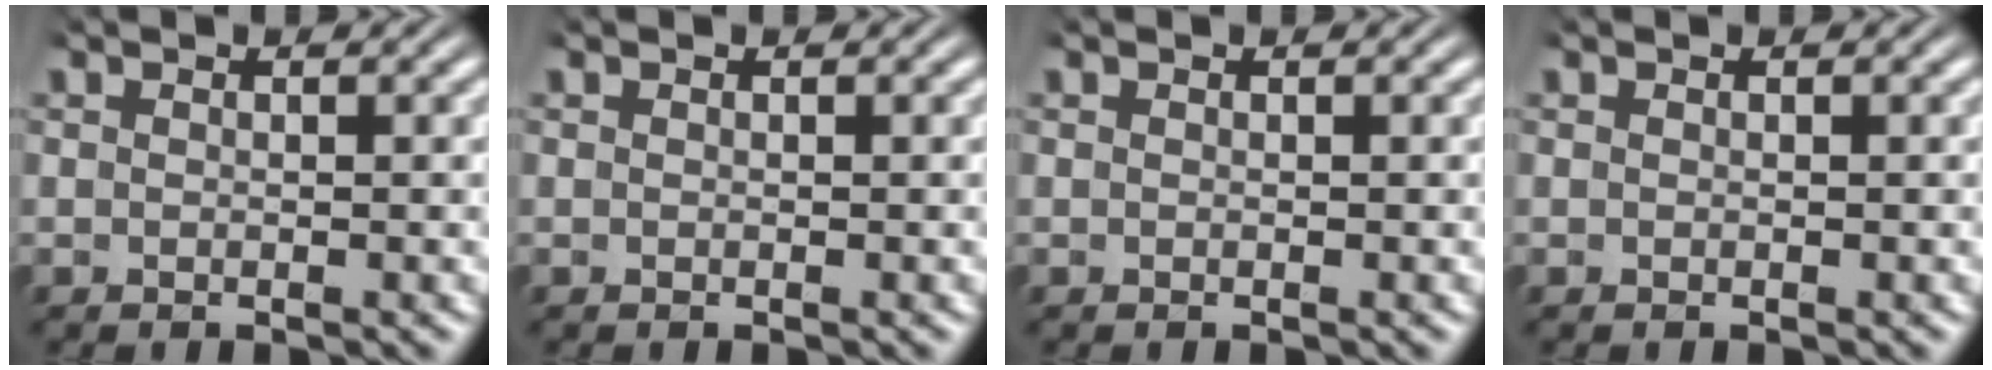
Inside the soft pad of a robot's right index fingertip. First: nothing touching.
{"total": 0.0}
{"total": 0.0}
{"total": 0.0}